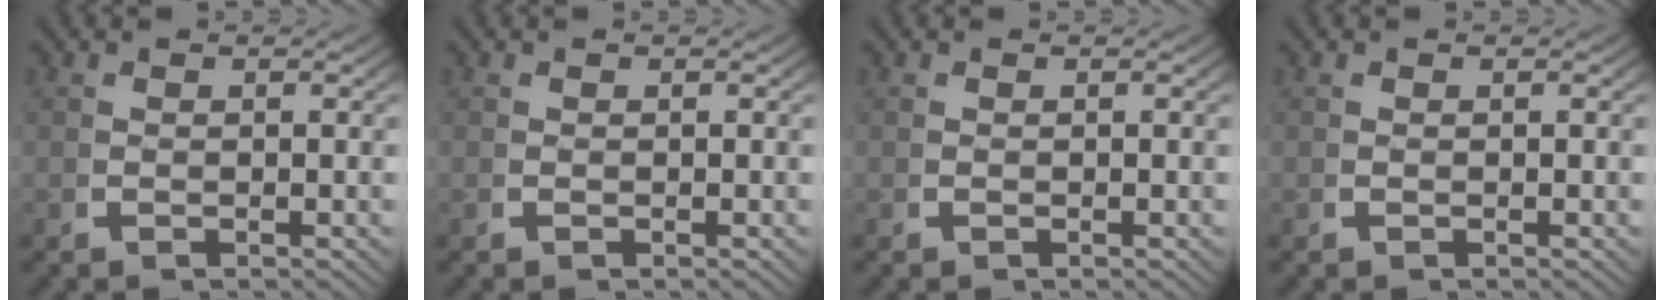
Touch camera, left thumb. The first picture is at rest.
{"total": 0.0}
{"total": 0.0}
{"total": 0.0}